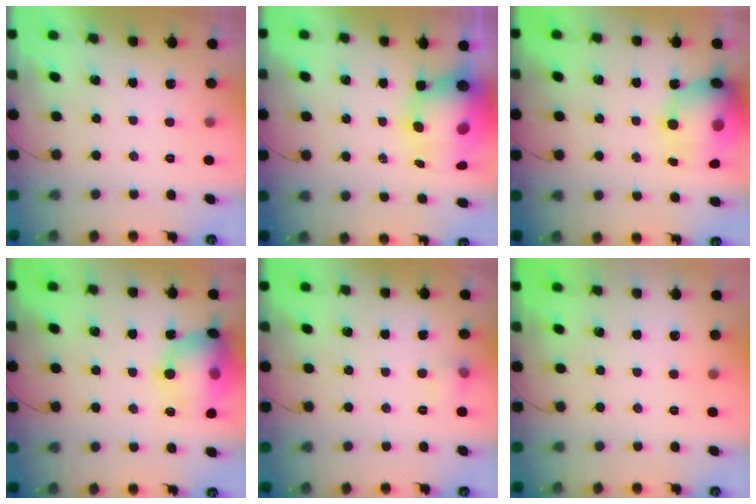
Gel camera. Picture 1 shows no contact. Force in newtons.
{"total": 11.5, "press": 11.1, "slide": 3.0}
{"total": 18.9, "press": 18.4, "slide": 4.3}
{"total": 20.6, "press": 18.9, "slide": 8.3}
{"total": 5.2, "press": 5.1, "slide": 1.1}
{"total": 0.0}